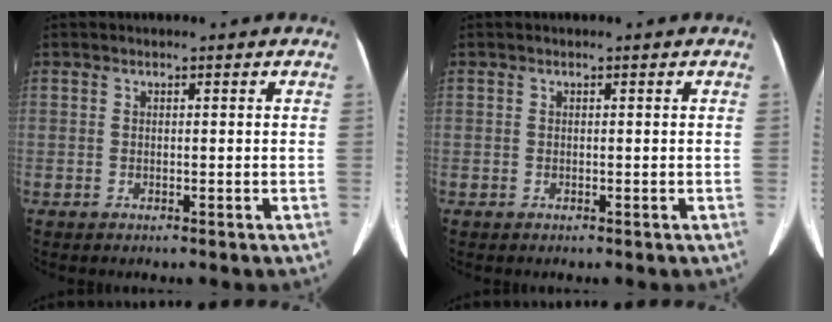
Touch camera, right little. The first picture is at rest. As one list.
[{"total": 0.0}]